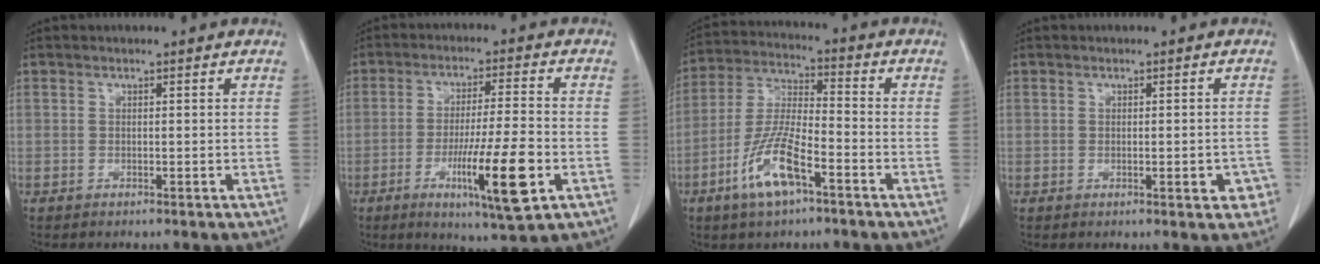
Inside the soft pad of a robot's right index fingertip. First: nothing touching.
{"total": 12.8, "force": [-4.5, 0.4, 11.9], "torque": [-0.204, -0.025, -0.073]}
{"total": 11.3, "force": [-5.5, 4.1, 8.9], "torque": [-0.193, 0.002, -0.101]}
{"total": 3.2, "force": [-1.1, 1.0, 2.8], "torque": [-0.032, 0.002, -0.009]}